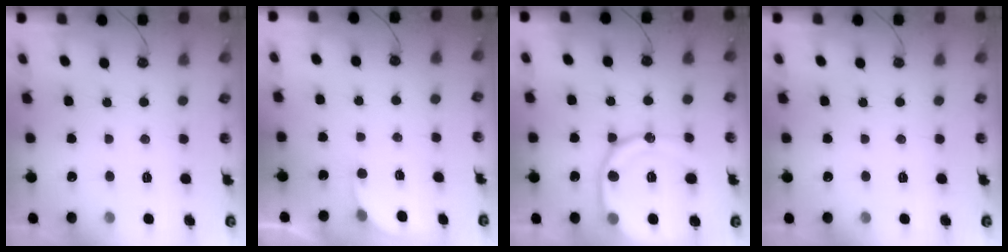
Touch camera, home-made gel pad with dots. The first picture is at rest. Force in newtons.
{"total": 2.7, "press": 2.7, "slide": 0.2}
{"total": 17.4, "press": 17.2, "slide": 2.1}
{"total": 0.0}